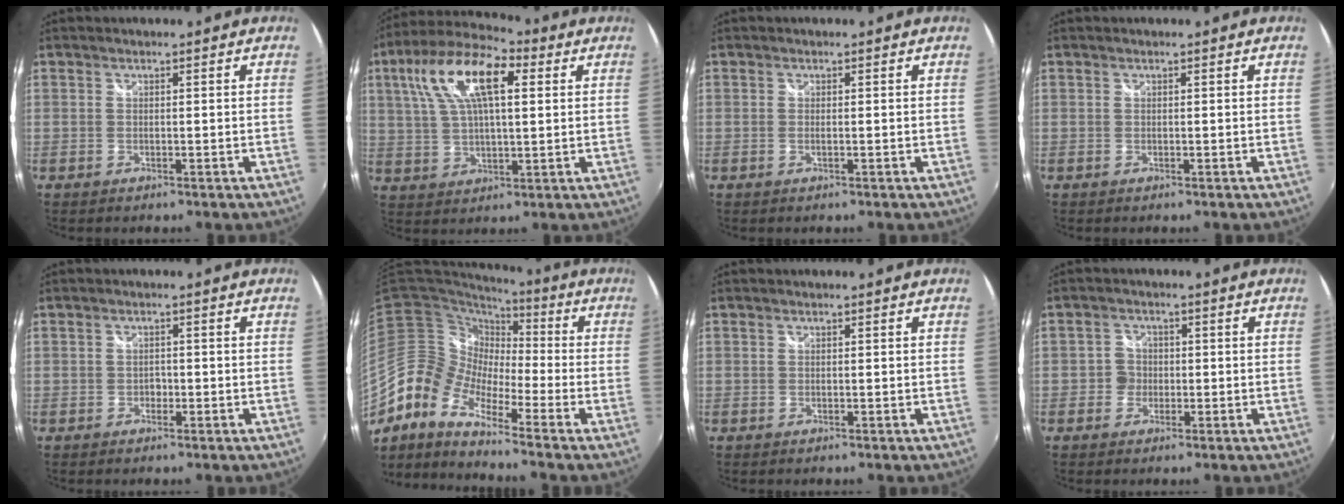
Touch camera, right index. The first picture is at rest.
{"total": 15.4, "force": [5.5, 6.1, 13.0], "torque": [-0.252, 0.032, 0.091]}
{"total": 0.9, "force": [-0.3, -0.1, 0.8], "torque": [-0.014, 0.000, -0.006]}
{"total": 0.0}
{"total": 1.1, "force": [-0.5, 0.9, 0.2], "torque": [-0.004, -0.001, -0.008]}
{"total": 11.3, "force": [-5.6, 5.6, 8.1], "torque": [-0.130, 0.002, -0.135]}
{"total": 0.0}
{"total": 2.8, "force": [-0.9, 2.6, 0.4], "torque": [-0.006, 0.006, -0.019]}